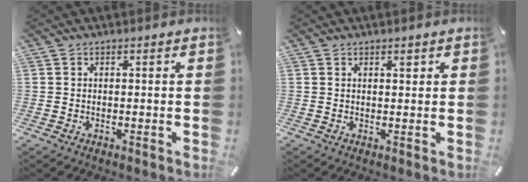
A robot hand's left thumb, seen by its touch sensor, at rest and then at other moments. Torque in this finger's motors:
{"motor_torque": [0.11, 0.35, 0.00, -0.47, 0.04]}